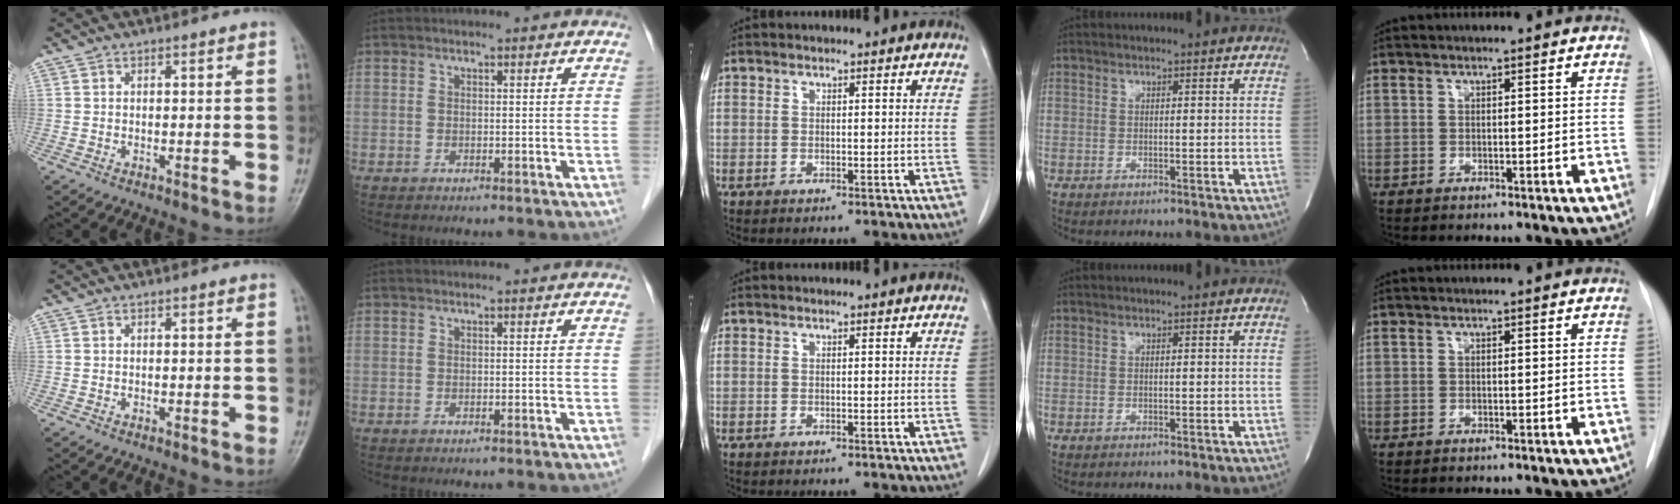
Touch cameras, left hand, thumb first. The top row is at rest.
{}